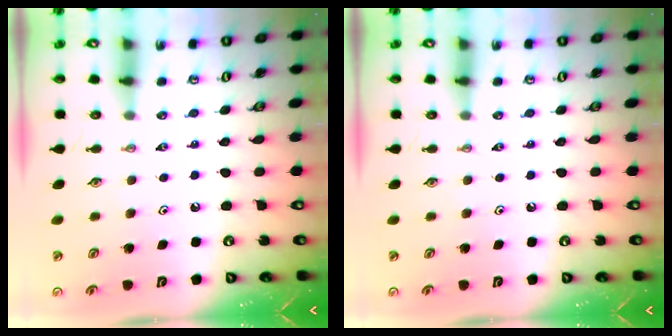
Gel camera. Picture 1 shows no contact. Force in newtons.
{"total": 0.0}